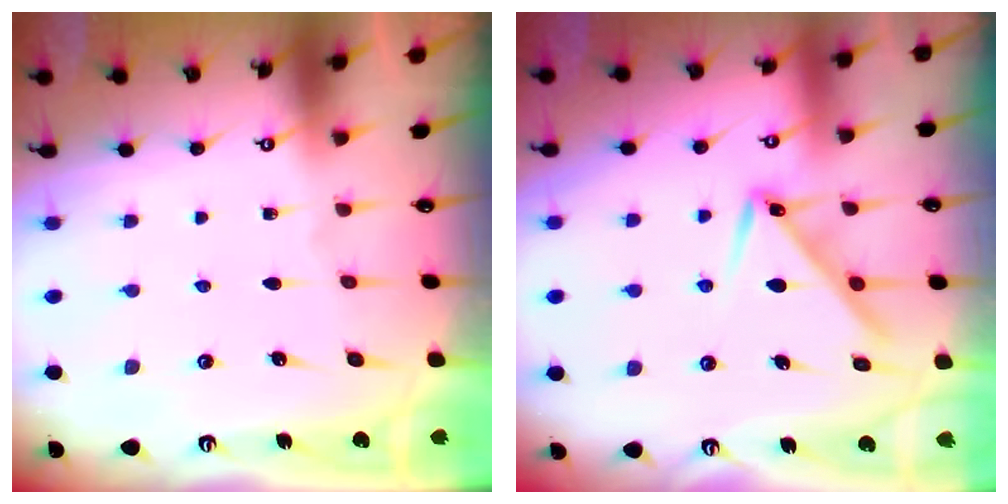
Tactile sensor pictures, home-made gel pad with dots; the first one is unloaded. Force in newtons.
{"total": 9.9, "press": 9.9, "slide": 0.5}